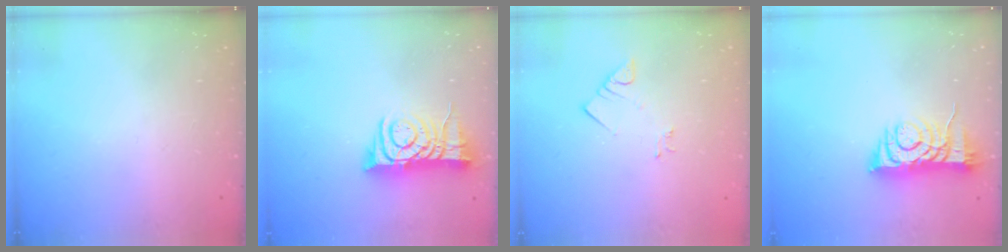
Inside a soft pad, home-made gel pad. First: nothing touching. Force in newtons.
{"total": 10.2, "press": 10.1, "slide": 1.2}
{"total": 2.8, "press": 2.8, "slide": 0.3}
{"total": 7.1, "press": 7.0, "slide": 0.9}